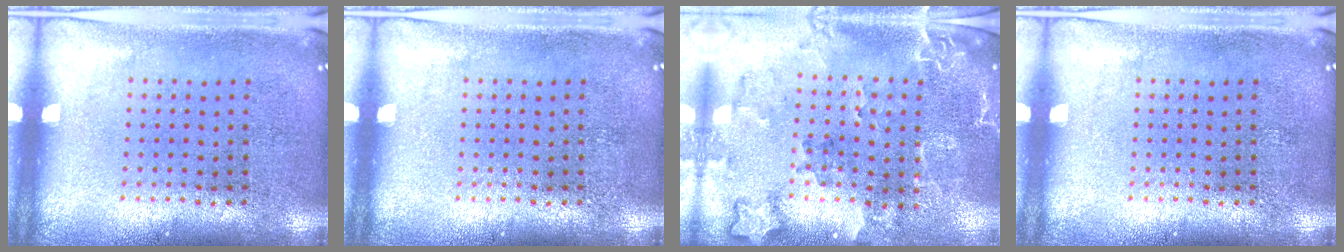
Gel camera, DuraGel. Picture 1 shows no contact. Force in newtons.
{"total": 0.0}
{"total": 2.1, "press": 1.9, "slide": 0.9}
{"total": 0.0}